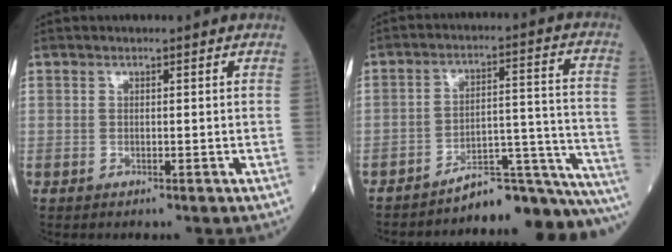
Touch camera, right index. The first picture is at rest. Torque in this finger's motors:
{"motor_torque": [0.51, -0.91, 0.21, 0.04]}